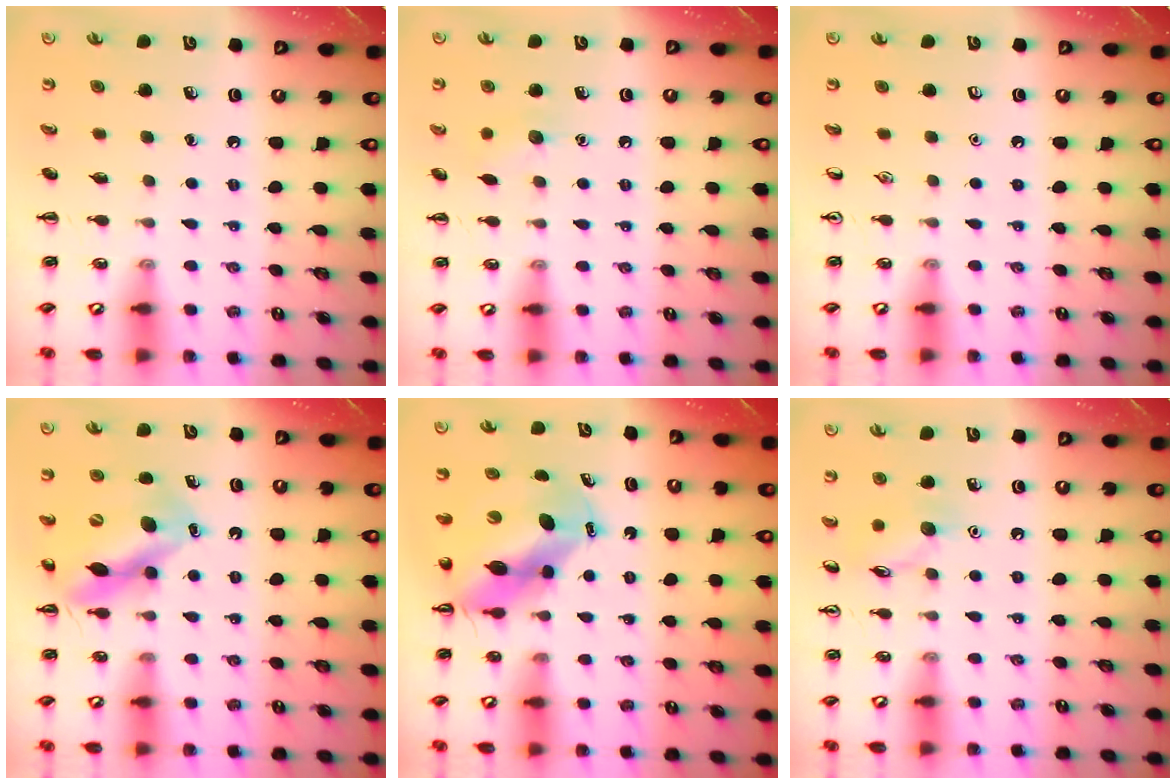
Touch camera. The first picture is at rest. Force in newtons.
{"total": 5.8, "press": 5.6, "slide": 1.4}
{"total": 0.0}
{"total": 11.7, "press": 11.3, "slide": 3.3}
{"total": 9.1, "press": 8.8, "slide": 2.4}
{"total": 7.4, "press": 7.3, "slide": 0.9}